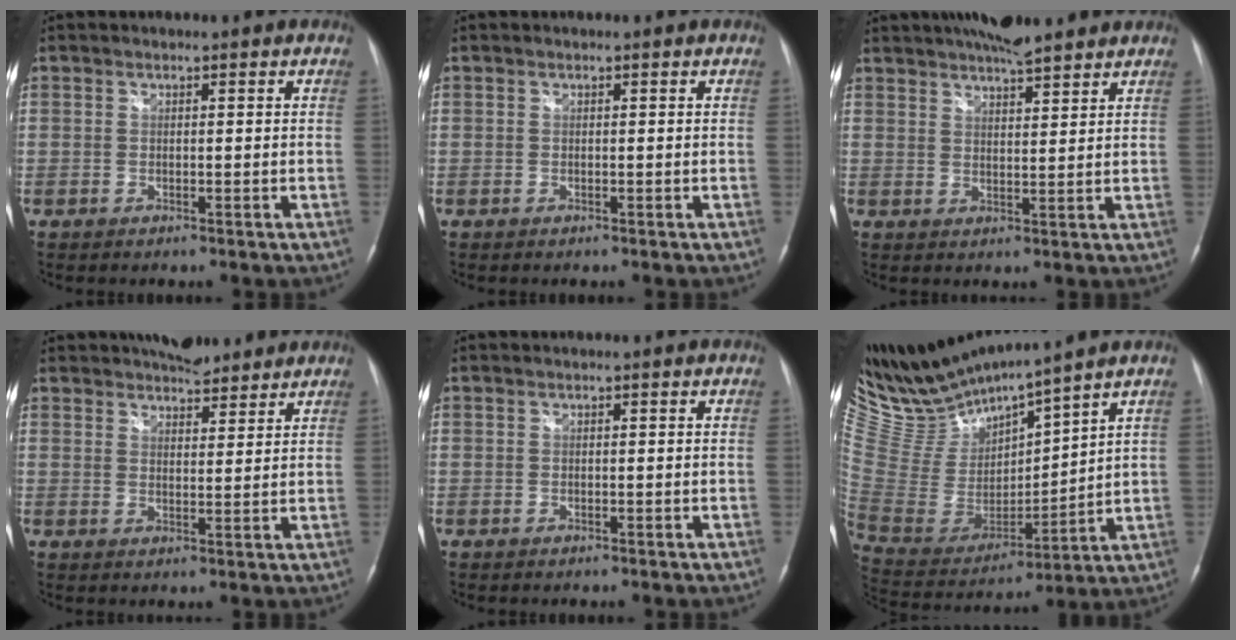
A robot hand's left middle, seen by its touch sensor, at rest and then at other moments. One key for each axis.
{"total": 0.0}
{"total": 9.8, "fx": 8.2, "fy": 1.8, "fz": 5.0, "tx": -0.080, "ty": 0.021, "tz": 0.125}
{"total": 7.3, "fx": 6.4, "fy": 2.5, "fz": 2.5, "tx": -0.037, "ty": 0.011, "tz": 0.096}
{"total": 0.0}
{"total": 14.4, "fx": 13.8, "fy": -0.3, "fz": 4.0, "tx": -0.101, "ty": -0.013, "tz": 0.291}